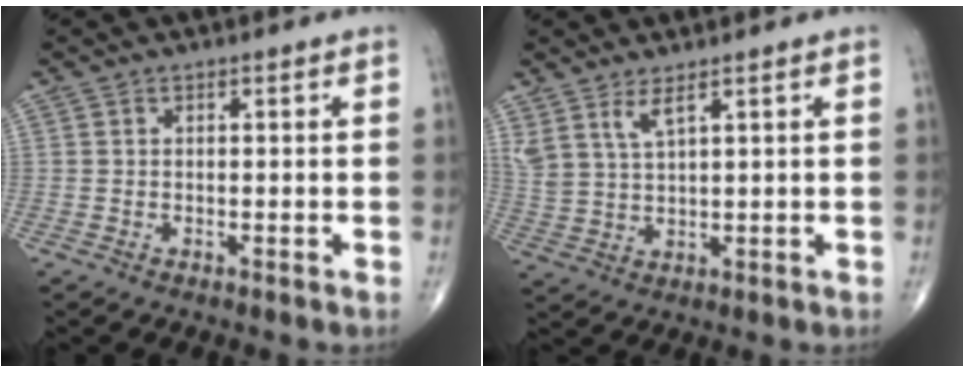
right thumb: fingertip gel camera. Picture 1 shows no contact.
{"total": 4.7, "force": [3.1, 1.0, 3.3], "torque": [-0.075, -0.021, 0.071]}